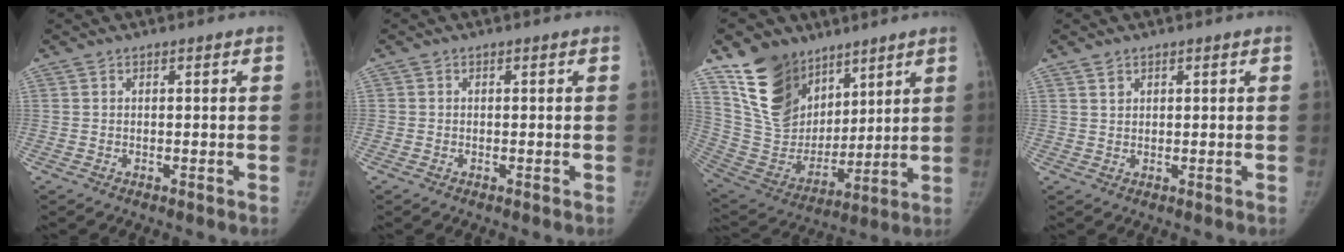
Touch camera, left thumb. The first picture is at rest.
{"total": 0.0}
{"total": 19.4, "force": [11.9, 12.4, 9.0], "torque": [-0.121, -0.062, 0.235]}
{"total": 1.1, "force": [0.8, 0.7, 0.2], "torque": [0.006, -0.012, 0.014]}